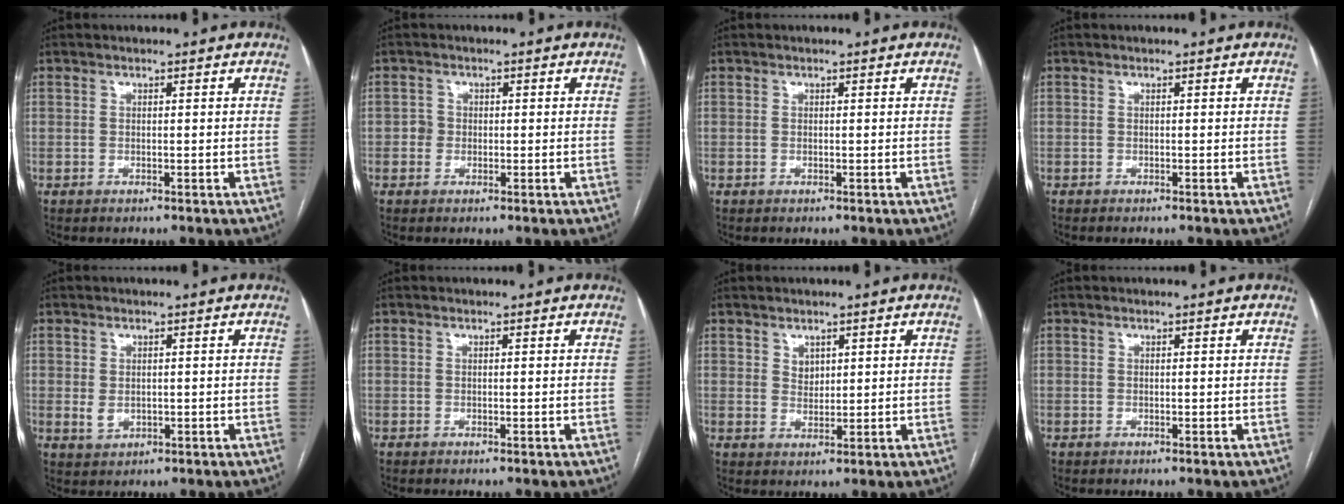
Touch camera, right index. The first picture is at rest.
{"total": 1.5, "force": [-0.3, 1.5, 0.2], "torque": [0.002, 0.006, -0.007]}
{"total": 0.0}
{"total": 0.8, "force": [-0.8, 0.1, 0.3], "torque": [-0.004, -0.001, -0.011]}
{"total": 2.2, "force": [0.0, 1.6, 1.4], "torque": [-0.028, -0.004, 0.007]}
{"total": 0.0}
{"total": 2.1, "force": [1.2, 1.5, 0.9], "torque": [-0.017, -0.002, 0.027]}
{"total": 0.0}